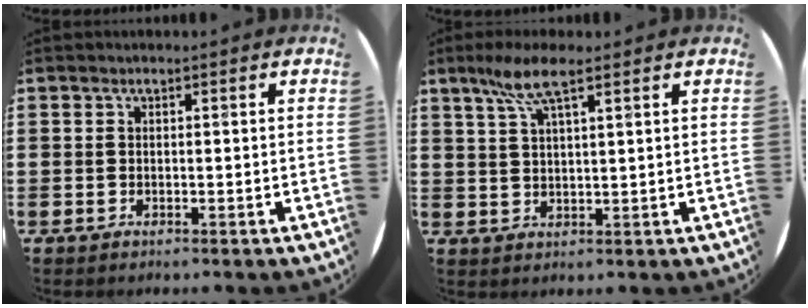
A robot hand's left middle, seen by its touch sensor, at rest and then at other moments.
{"total": 6.0, "force": [3.9, 1.1, 4.4], "torque": [-0.095, 0.007, 0.067]}